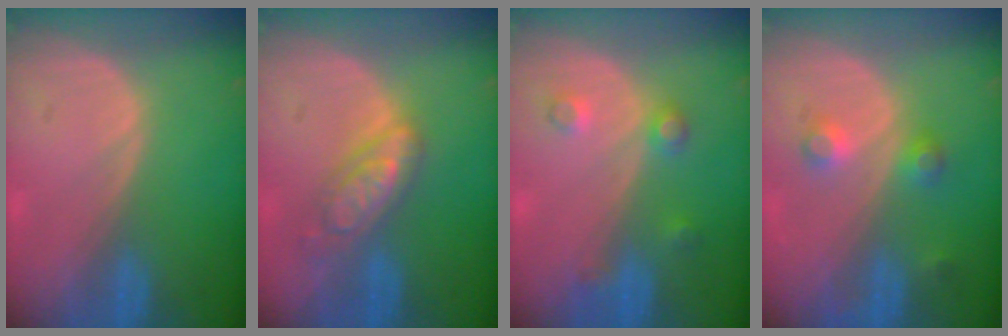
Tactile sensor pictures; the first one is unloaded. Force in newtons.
{"total": 6.0, "press": 5.9, "slide": 0.4}
{"total": 3.5, "press": 3.3, "slide": 1.2}
{"total": 3.7, "press": 3.4, "slide": 1.4}